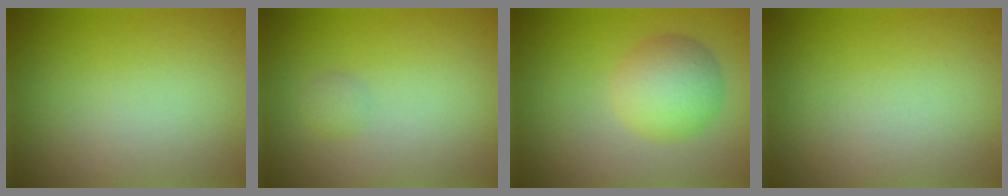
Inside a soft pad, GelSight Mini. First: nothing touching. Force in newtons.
{"total": 0.8, "press": 0.8, "slide": 0.1}
{"total": 4.1, "press": 4.1, "slide": 0.1}
{"total": 0.0}